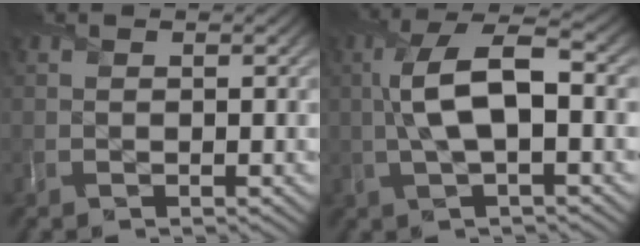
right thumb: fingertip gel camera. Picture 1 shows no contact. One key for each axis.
{"total": 8.5, "fx": 0.1, "fy": 3.0, "fz": 7.9, "tx": -0.168, "ty": 0.016, "tz": -0.005}